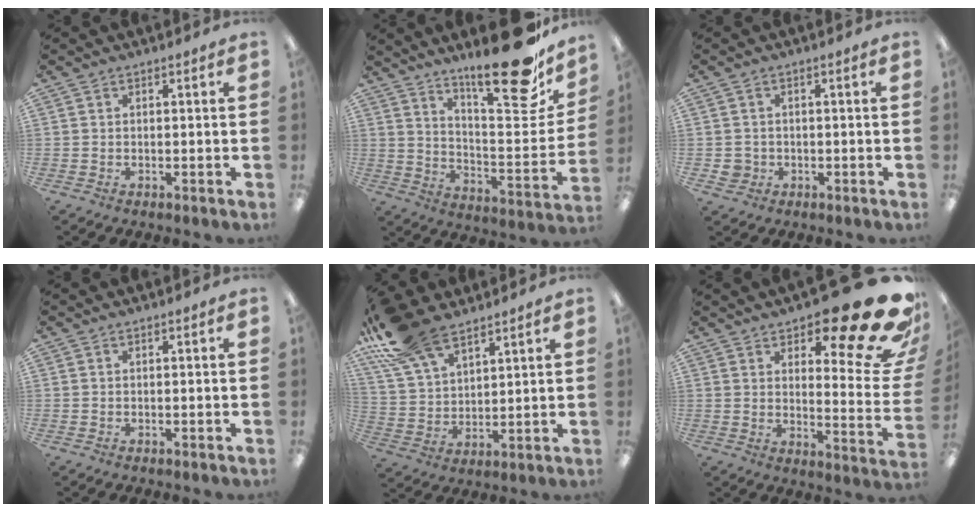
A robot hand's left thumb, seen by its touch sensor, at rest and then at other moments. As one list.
[{"total": 22.0, "force": [17.2, 5.7, 12.5], "torque": [-0.171, -0.131, 0.277]}, {"total": 2.7, "force": [-0.3, 2.7, 0.5], "torque": [-0.011, 0.003, -0.005]}, {"total": 0.0}, {"total": 15.9, "force": [11.5, 7.7, 7.9], "torque": [-0.175, -0.047, 0.215]}, {"total": 22.0, "force": [14.9, 6.6, 14.7], "torque": [-0.169, -0.112, 0.235]}]